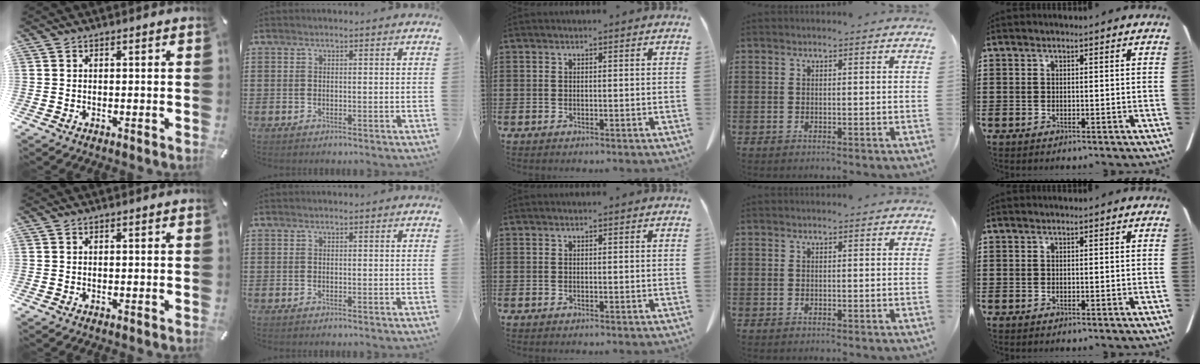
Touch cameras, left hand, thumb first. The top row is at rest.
{}